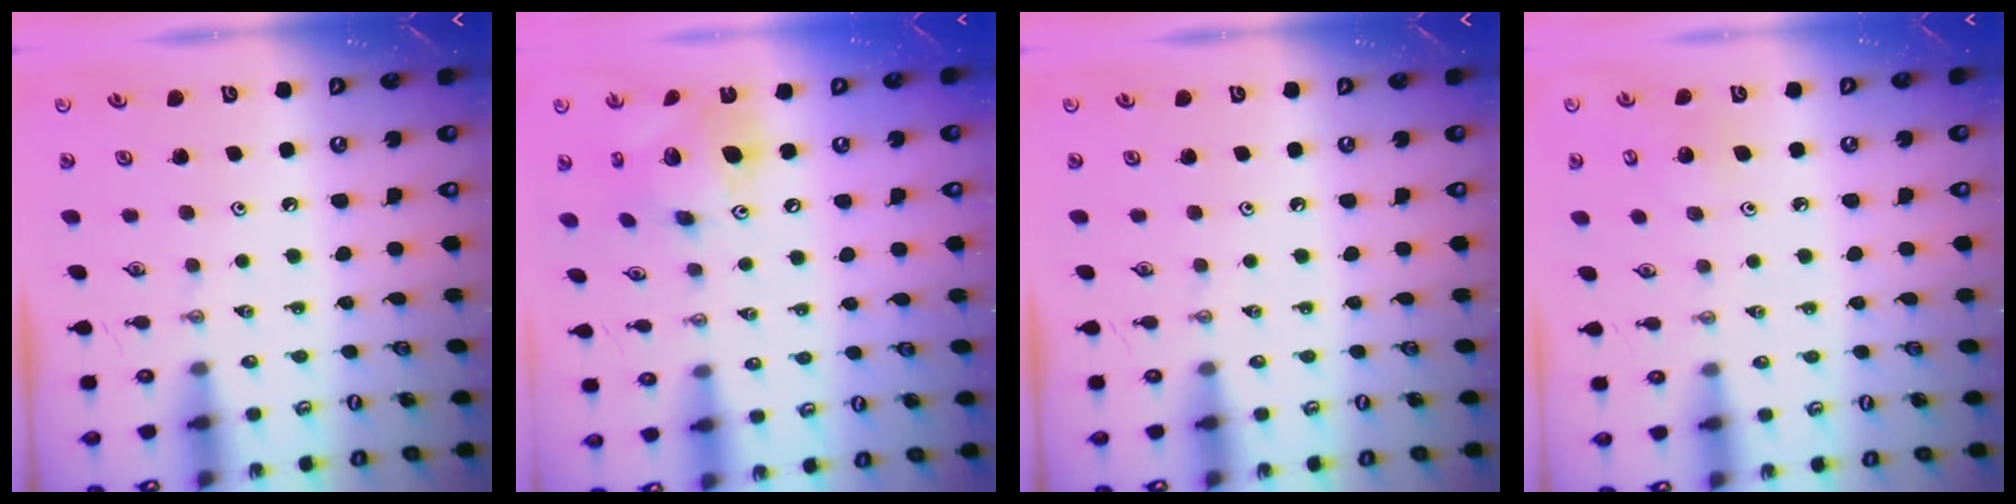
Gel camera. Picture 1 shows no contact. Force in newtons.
{"total": 15.6, "press": 15.6, "slide": 1.5}
{"total": 0.0}
{"total": 5.0, "press": 4.9, "slide": 0.5}